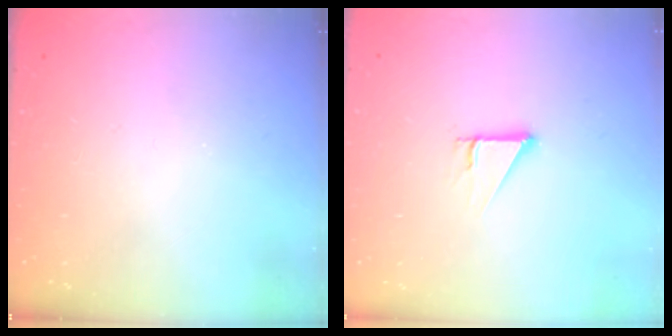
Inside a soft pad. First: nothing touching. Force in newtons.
{"total": 2.5, "press": 2.5, "slide": 0.1}